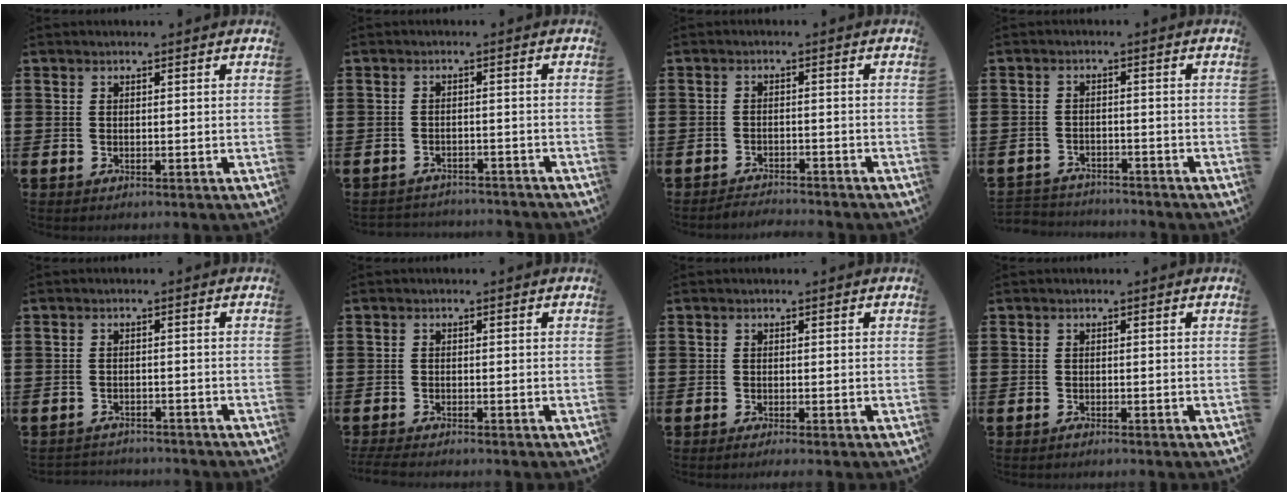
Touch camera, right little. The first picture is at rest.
{"total": 2.1, "force": [-2.0, 0.1, -0.3], "torque": [-0.002, 0.002, -0.046]}
{"total": 2.0, "force": [-2.0, -0.1, -0.2], "torque": [-0.003, 0.004, -0.042]}
{"total": 2.7, "force": [-2.6, 0.3, -0.3], "torque": [-0.002, 0.000, -0.059]}
{"total": 1.7, "force": [-1.7, 0.1, -0.2], "torque": [-0.002, 0.003, -0.037]}
{"total": 1.3, "force": [-1.2, 0.1, 0.6], "torque": [-0.010, 0.001, -0.023]}
{"total": 0.6, "force": [-0.4, 0.0, 0.5], "torque": [-0.007, -0.002, -0.007]}
{"total": 0.5, "force": [-0.5, 0.0, 0.2], "torque": [-0.004, -0.004, -0.009]}